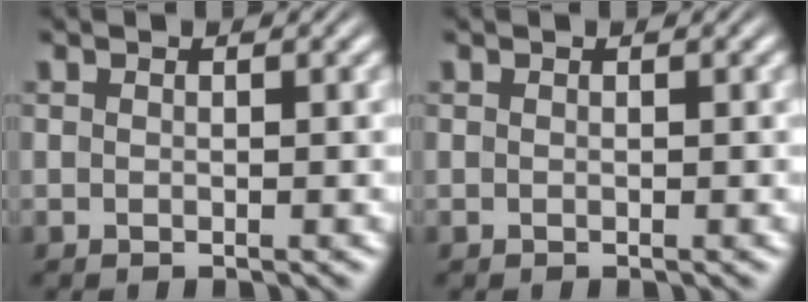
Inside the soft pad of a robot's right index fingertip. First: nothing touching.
{"total": 0.0}